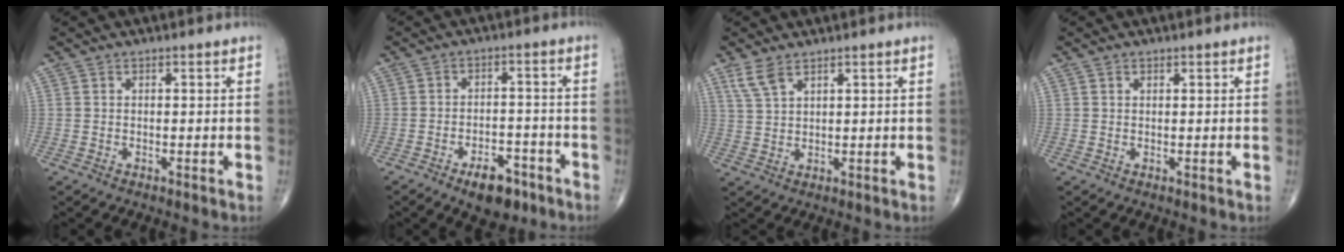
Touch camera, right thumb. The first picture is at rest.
{"total": 7.7, "force": [-4.8, 3.9, 4.6], "torque": [-0.048, 0.026, -0.071]}
{"total": 4.1, "force": [2.8, 1.6, 2.6], "torque": [-0.057, -0.004, 0.065]}
{"total": 0.6, "force": [0.4, 0.4, 0.2], "torque": [-0.001, -0.002, 0.005]}